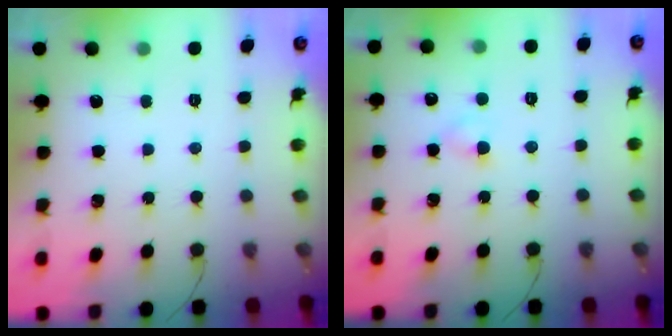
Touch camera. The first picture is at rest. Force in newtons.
{"total": 2.6, "press": 2.3, "slide": 1.2}